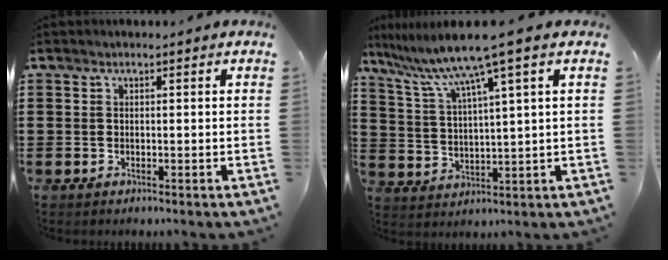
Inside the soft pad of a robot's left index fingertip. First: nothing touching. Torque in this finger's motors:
{"motor_torque": [1.11, -1.03, 0.61, 0.21]}